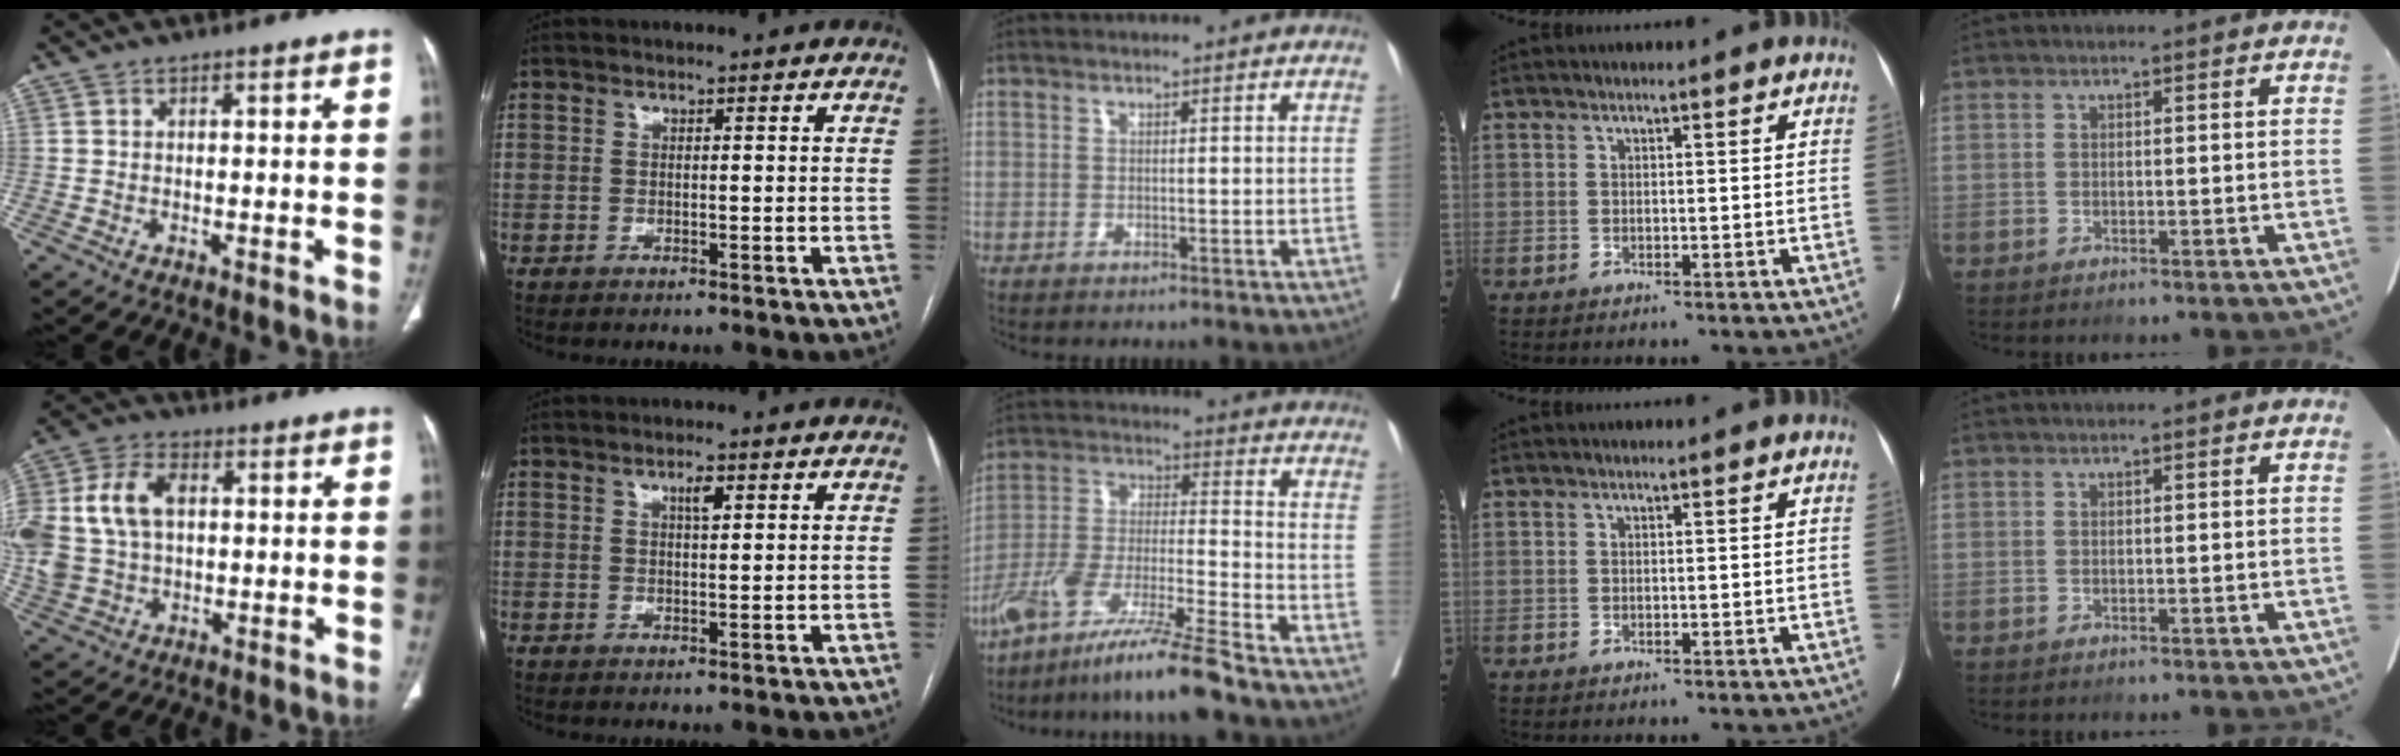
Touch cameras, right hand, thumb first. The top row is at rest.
{"thumb": {"total": 16.5, "force": [2.1, 11.5, 11.6], "torque": [-0.263, 0.015, 0.045]}, "index": {"total": 2.0, "force": [0.9, 0.5, 1.7], "torque": [-0.028, 0.001, 0.015]}, "middle": {"total": 14.1, "force": [-10.9, -0.1, 9.0], "torque": [-0.172, -0.013, -0.201]}}